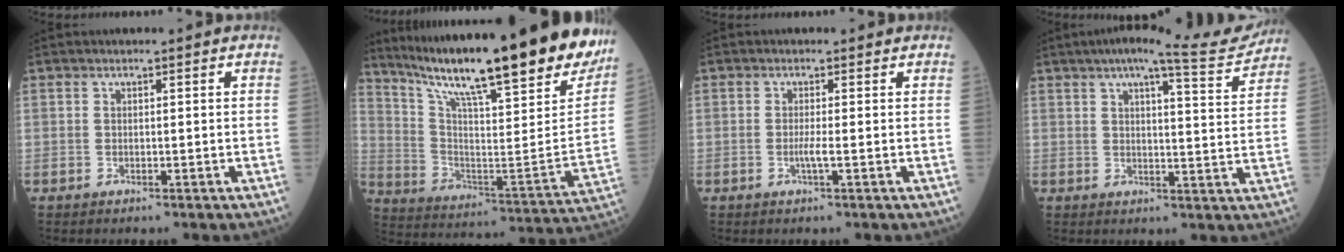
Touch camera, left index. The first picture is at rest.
{"total": 30.3, "force": [24.7, 2.5, 17.5], "torque": [-0.297, -0.077, 0.351]}
{"total": 1.3, "force": [-0.4, -0.2, 1.2], "torque": [-0.029, -0.003, -0.009]}
{"total": 9.9, "force": [8.8, 0.0, 4.5], "torque": [-0.061, -0.005, 0.104]}